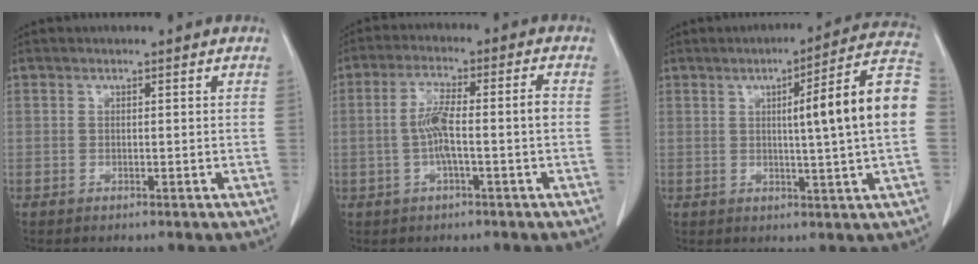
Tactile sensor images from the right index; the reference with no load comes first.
{"total": 7.1, "force": [-1.0, 0.6, 7.0], "torque": [-0.141, 0.019, -0.017]}
{"total": 14.0, "force": [1.1, -0.6, 14.0], "torque": [-0.191, 0.020, 0.011]}